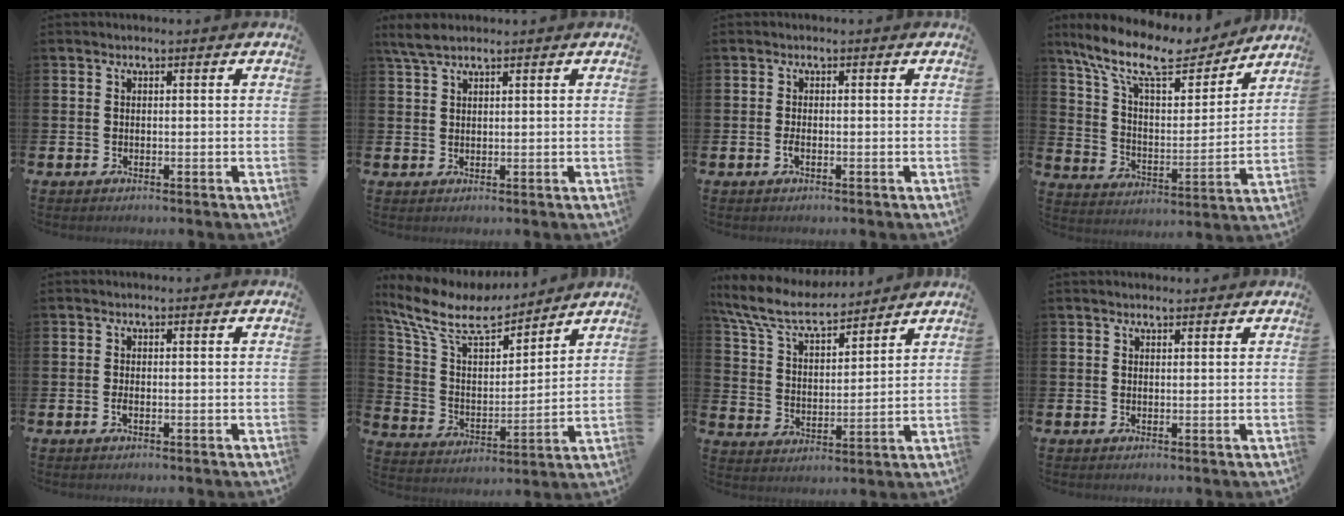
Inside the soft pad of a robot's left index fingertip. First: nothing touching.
{"total": 3.0, "force": [2.4, 0.9, 1.6], "torque": [-0.039, 0.003, 0.045]}
{"total": 1.1, "force": [-0.5, 0.3, 0.9], "torque": [-0.020, 0.000, -0.009]}
{"total": 12.7, "force": [10.7, 3.6, 5.9], "torque": [-0.146, -0.063, 0.183]}
{"total": 0.8, "force": [-0.3, 0.2, 0.7], "torque": [-0.017, 0.000, -0.005]}
{"total": 10.5, "force": [9.2, 3.1, 4.0], "torque": [-0.126, -0.056, 0.161]}
{"total": 8.2, "force": [7.4, 2.1, 2.9], "torque": [-0.091, -0.043, 0.132]}
{"total": 1.2, "force": [1.1, 0.3, 0.2], "torque": [0.006, 0.000, 0.018]}